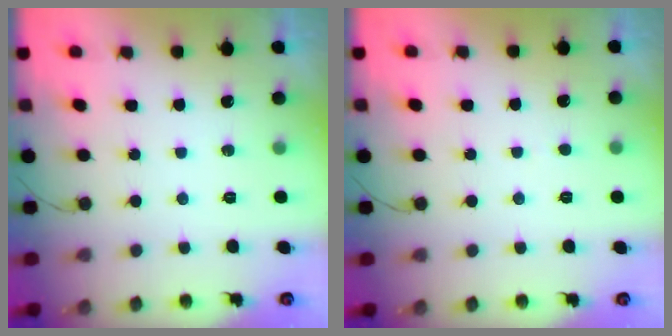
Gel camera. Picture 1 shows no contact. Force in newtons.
{"total": 0.7, "press": 0.7, "slide": 0.1}